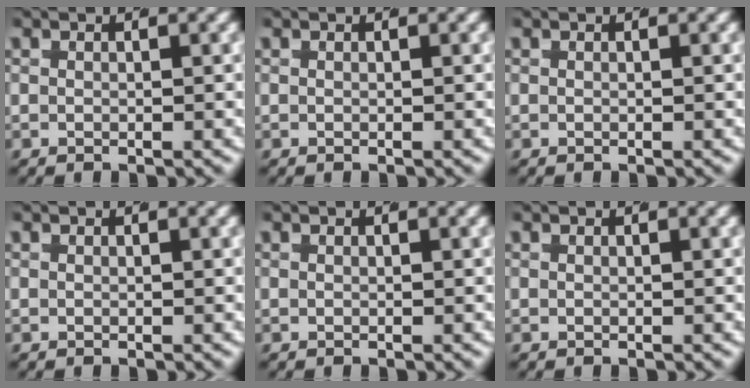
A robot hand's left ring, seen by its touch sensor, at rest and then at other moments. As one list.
[{"total": 0.0}, {"total": 0.0}, {"total": 0.0}, {"total": 0.0}, {"total": 0.0}]